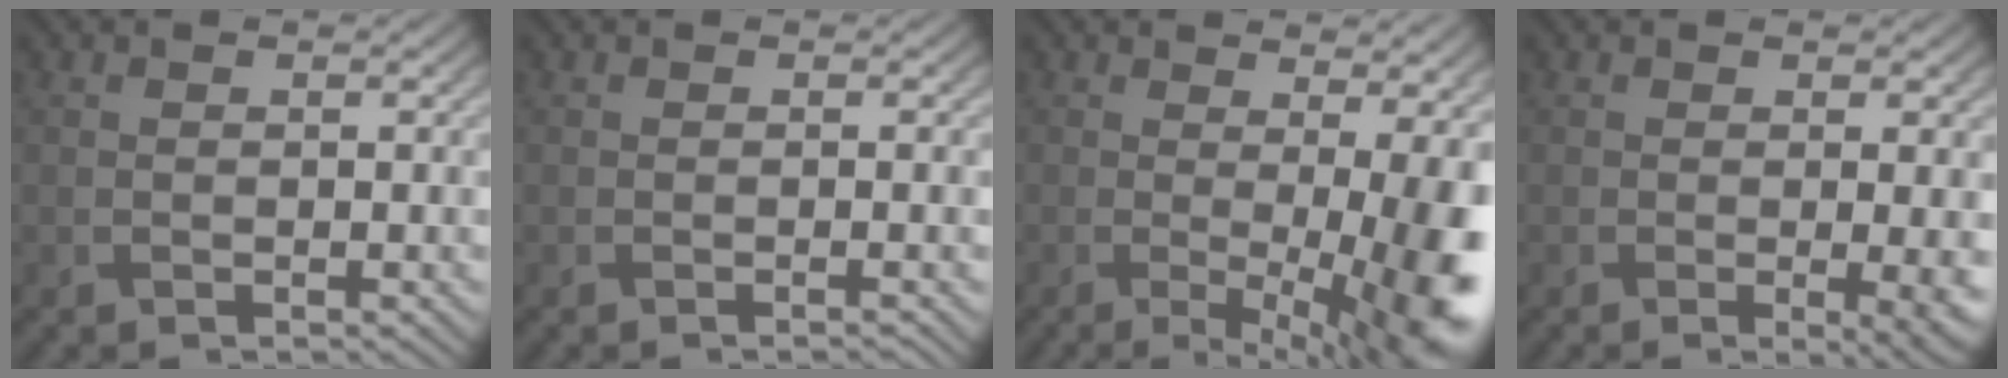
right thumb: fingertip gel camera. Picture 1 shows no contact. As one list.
[{"total": 0.9, "force": [-0.2, 0.1, 0.9], "torque": [-0.010, 0.000, -0.009]}, {"total": 13.7, "force": [-1.3, 4.7, 12.8], "torque": [-0.129, -0.002, -0.006]}, {"total": 5.1, "force": [-0.5, 1.4, 4.9], "torque": [-0.064, -0.009, -0.003]}]